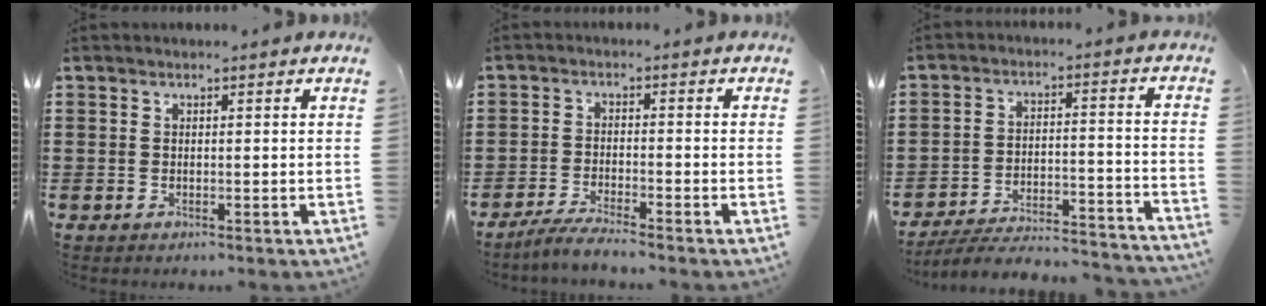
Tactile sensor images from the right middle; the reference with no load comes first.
{"total": 3.1, "force": [-2.9, -0.2, 1.1], "torque": [-0.027, -0.003, -0.059]}
{"total": 5.3, "force": [-5.0, 0.4, 1.7], "torque": [-0.041, -0.008, -0.104]}